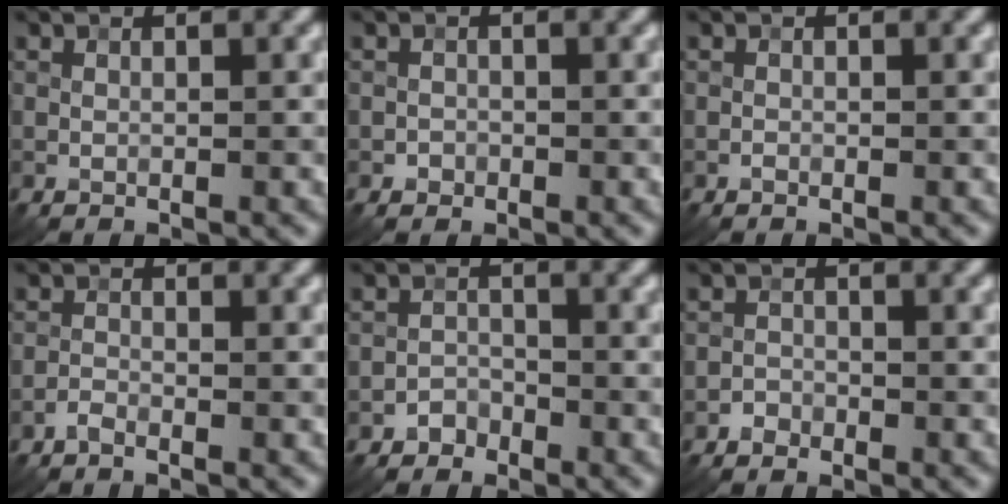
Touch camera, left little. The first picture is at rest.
{"total": 0.8, "force": [-0.4, 0.6, 0.0], "torque": [0.006, -0.001, -0.008]}
{"total": 0.0}
{"total": 0.9, "force": [-0.8, 0.1, 0.4], "torque": [-0.008, 0.002, -0.020]}
{"total": 1.5, "force": [-1.2, 0.9, 0.1], "torque": [0.006, 0.009, -0.021]}
{"total": 1.1, "force": [-0.8, 0.7, 0.1], "torque": [0.003, 0.004, -0.014]}